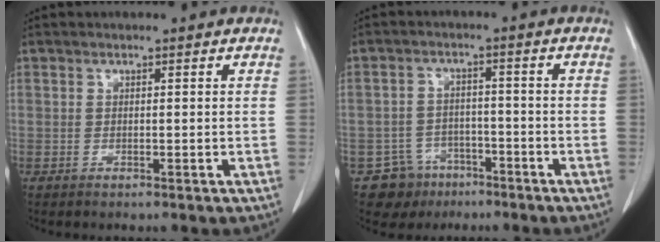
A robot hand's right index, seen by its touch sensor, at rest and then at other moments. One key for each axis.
{"total": 6.4, "fx": -3.8, "fy": 5.1, "fz": 0.1, "tx": 0.008, "ty": 0.012, "tz": -0.056}